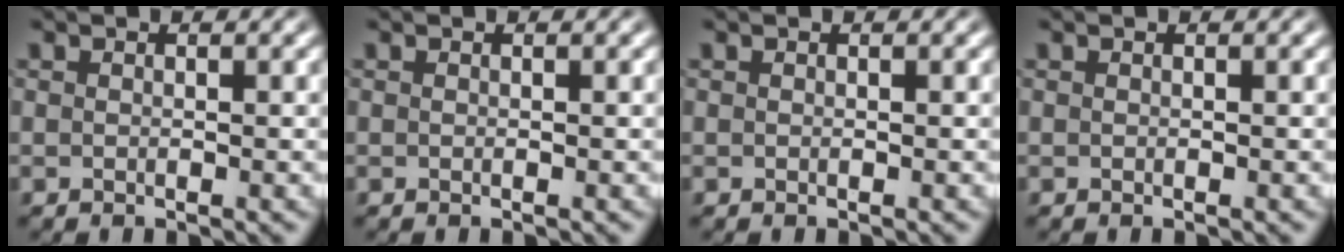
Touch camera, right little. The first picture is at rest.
{"total": 0.0}
{"total": 0.0}
{"total": 0.0}